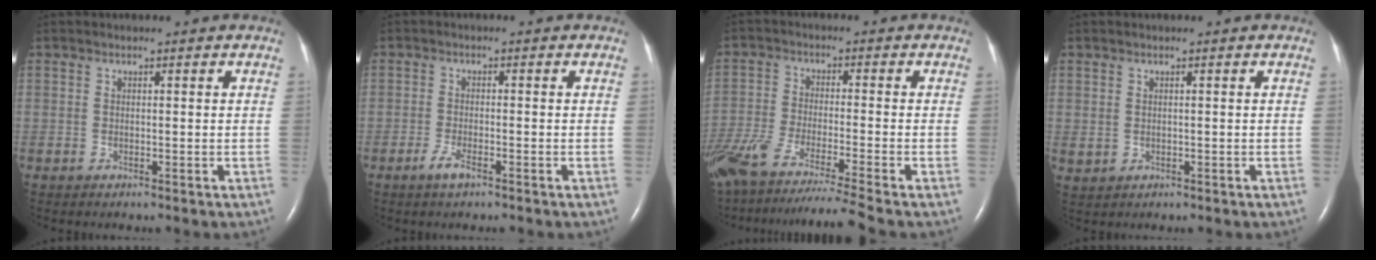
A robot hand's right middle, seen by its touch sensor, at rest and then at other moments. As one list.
[{"total": 2.3, "force": [-1.5, 0.3, 1.7], "torque": [-0.039, -0.003, -0.031]}, {"total": 16.9, "force": [-14.3, -1.7, 8.8], "torque": [-0.168, -0.055, -0.244]}, {"total": 1.2, "force": [0.4, 0.9, 0.7], "torque": [-0.018, 0.000, 0.016]}]